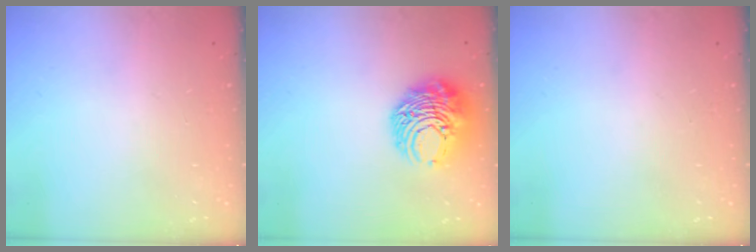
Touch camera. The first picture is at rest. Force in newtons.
{"total": 10.7, "press": 10.6, "slide": 1.3}
{"total": 0.0}